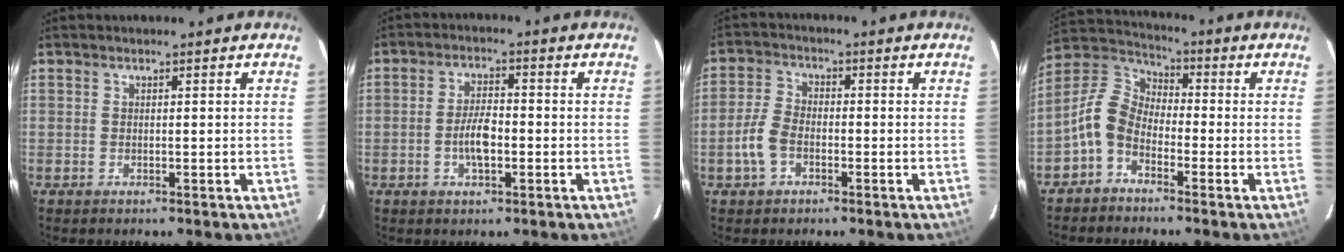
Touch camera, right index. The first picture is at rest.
{"total": 5.2, "force": [-1.5, 2.2, 4.5], "torque": [-0.090, 0.005, -0.025]}
{"total": 5.4, "force": [-2.2, 3.4, 3.5], "torque": [-0.082, 0.009, -0.041]}
{"total": 8.1, "force": [-4.1, 5.2, 4.6], "torque": [-0.100, 0.019, -0.095]}